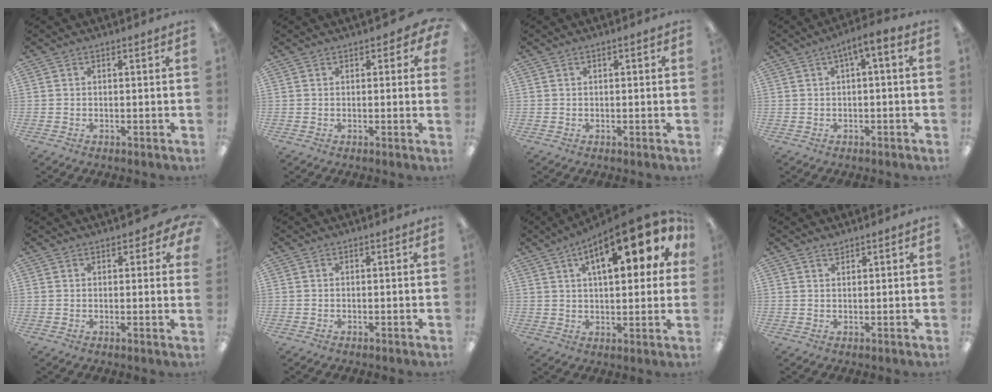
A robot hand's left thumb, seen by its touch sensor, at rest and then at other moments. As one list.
[{"total": 2.5, "force": [1.2, 1.2, 1.8], "torque": [-0.020, -0.003, 0.018]}, {"total": 0.7, "force": [0.1, 0.2, 0.7], "torque": [-0.013, 0.002, 0.001]}, {"total": 3.9, "force": [0.3, 0.8, 3.8], "torque": [-0.072, 0.009, 0.002]}, {"total": 3.6, "force": [2.1, 1.5, 2.6], "torque": [-0.029, -0.005, 0.034]}, {"total": 0.0}, {"total": 18.3, "force": [8.3, 7.2, 14.6], "torque": [-0.210, -0.025, 0.128]}, {"total": 1.4, "force": [1.3, 0.3, 0.3], "torque": [-0.009, -0.001, 0.025]}]